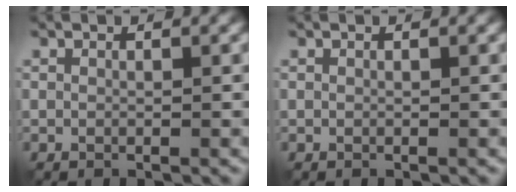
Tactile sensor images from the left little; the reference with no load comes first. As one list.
[{"total": 0.0}]